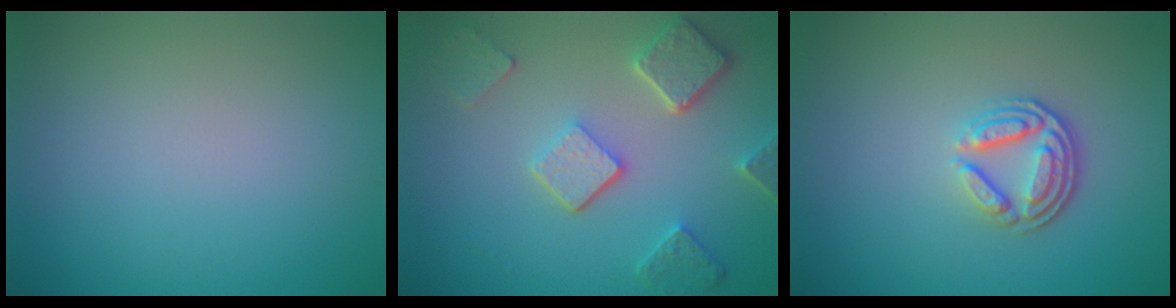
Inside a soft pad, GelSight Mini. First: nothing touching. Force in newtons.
{"total": 5.0, "press": 3.9, "slide": 3.2}
{"total": 3.7, "press": 2.8, "slide": 2.5}